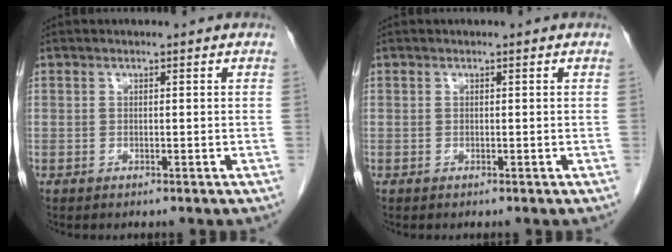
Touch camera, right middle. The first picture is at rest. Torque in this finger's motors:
{"motor_torque": [0.00, 0.00, 0.00, -0.01]}